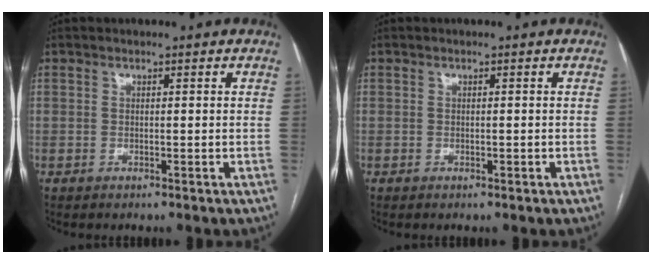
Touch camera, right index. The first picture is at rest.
{"total": 0.5, "force": [-0.2, 0.1, 0.5], "torque": [-0.013, -0.002, 0.000]}